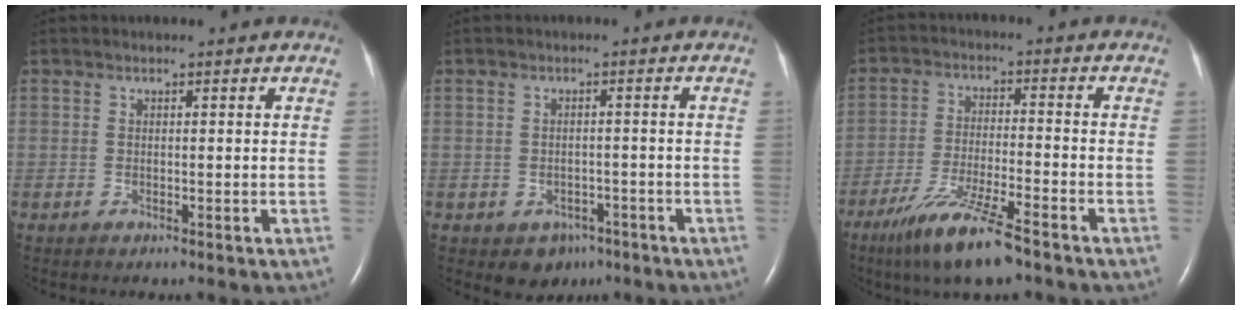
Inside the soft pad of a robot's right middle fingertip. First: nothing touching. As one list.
[{"total": 3.6, "force": [-2.3, 2.5, 1.4], "torque": [-0.016, 0.006, -0.024]}, {"total": 10.3, "force": [-7.2, 0.4, 7.4], "torque": [-0.146, -0.030, -0.132]}]